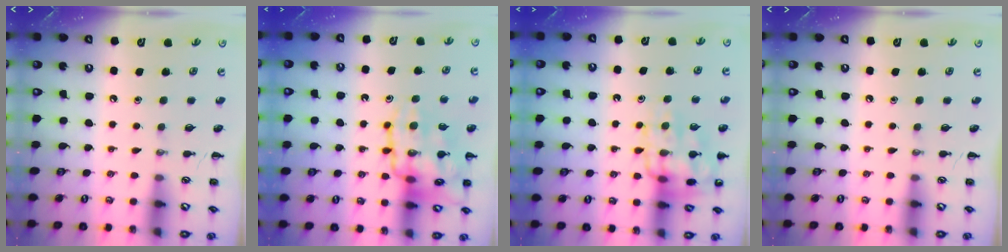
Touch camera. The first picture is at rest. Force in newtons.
{"total": 18.2, "press": 18.1, "slide": 2.1}
{"total": 14.7, "press": 14.6, "slide": 1.6}
{"total": 0.0}